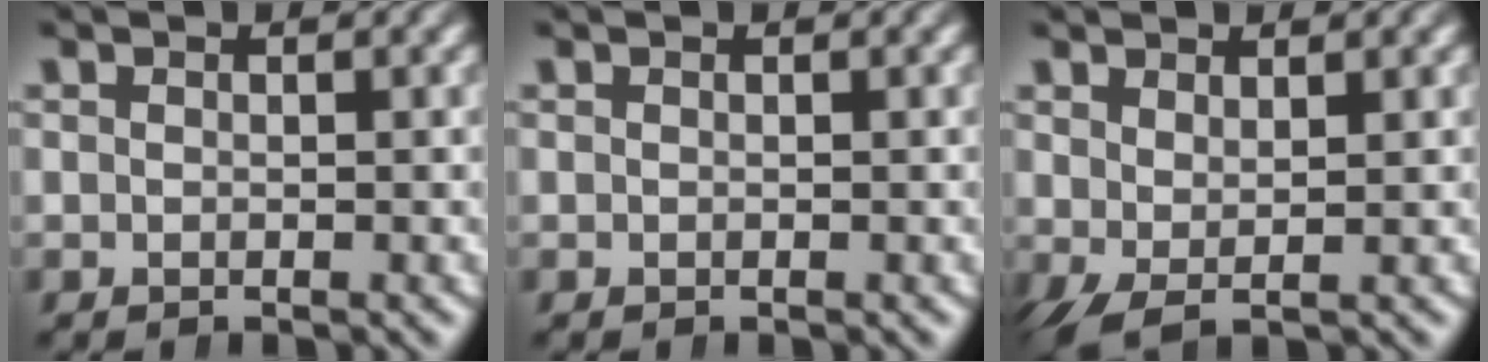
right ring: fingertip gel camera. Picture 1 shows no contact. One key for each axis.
{"total": 0.0}
{"total": 1.4, "fx": 0.1, "fy": 0.6, "fz": 1.3, "tx": -0.032, "ty": -0.018, "tz": 0.019}